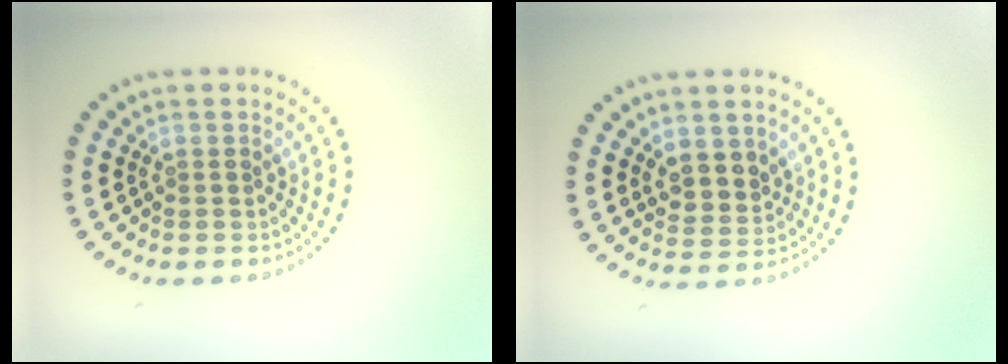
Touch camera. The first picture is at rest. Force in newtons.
{"total": 2.4, "press": 2.1, "slide": 1.1}